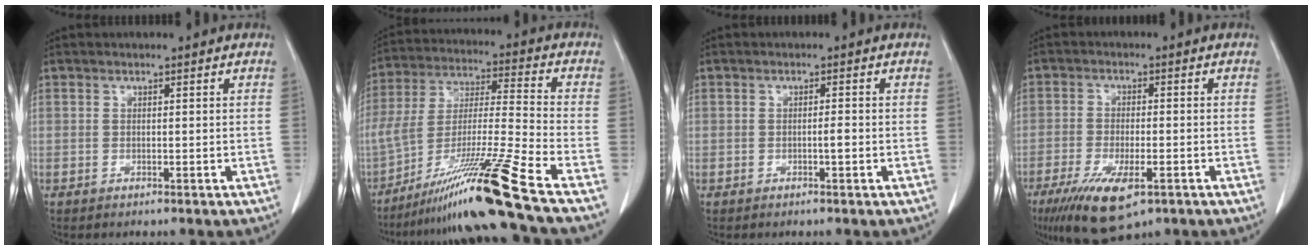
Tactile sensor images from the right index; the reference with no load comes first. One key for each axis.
{"total": 19.5, "fx": -14.1, "fy": -3.1, "fz": 13.1, "tx": -0.264, "ty": -0.032, "tz": -0.251}
{"total": 1.2, "fx": -0.4, "fy": 0.2, "fz": 1.1, "tx": -0.017, "ty": 0.001, "tz": -0.008}
{"total": 10.6, "fx": -5.8, "fy": 3.3, "fz": 8.2, "tx": -0.149, "ty": -0.022, "tz": -0.092}